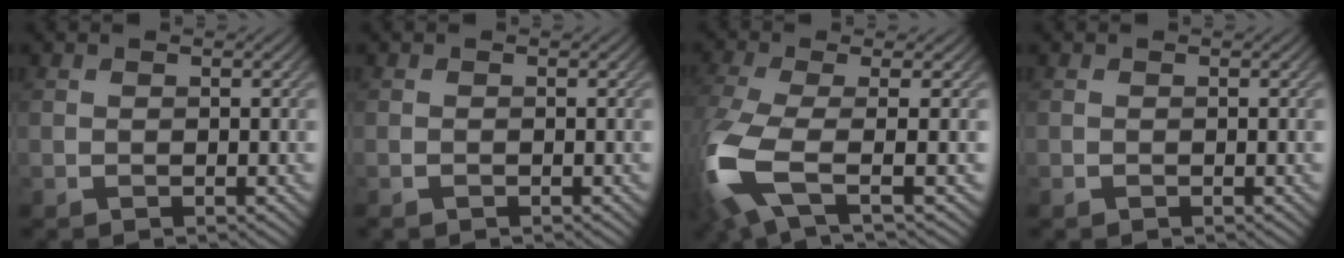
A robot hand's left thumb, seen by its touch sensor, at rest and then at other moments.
{"total": 0.6, "force": [-0.5, -0.1, 0.1], "torque": [-0.001, -0.001, -0.013]}
{"total": 9.5, "force": [-2.9, 2.9, 8.5], "torque": [-0.212, -0.021, -0.063]}
{"total": 0.0}